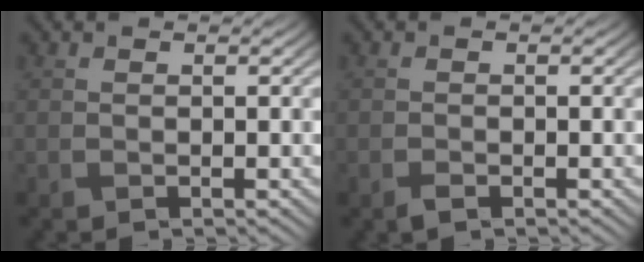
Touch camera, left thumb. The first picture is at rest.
{"total": 1.1, "force": [-0.7, 0.5, 0.6], "torque": [-0.013, -0.001, -0.013]}